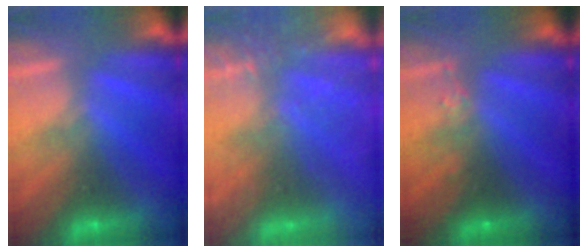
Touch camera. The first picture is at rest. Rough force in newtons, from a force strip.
{"total": 7.4}
{"total": 2.4}